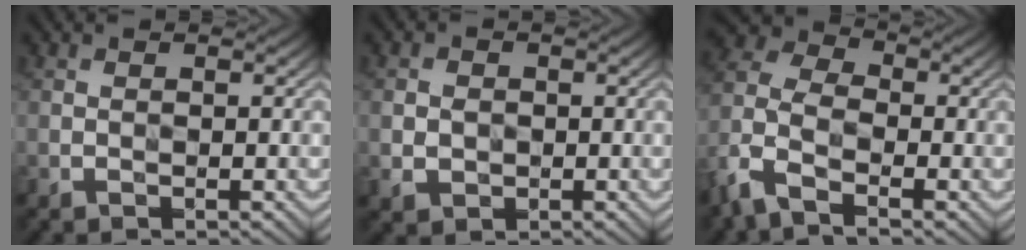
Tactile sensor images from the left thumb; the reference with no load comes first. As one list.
[{"total": 2.3, "force": [-0.3, 2.0, 1.0], "torque": [-0.025, -0.007, -0.002]}, {"total": 8.7, "force": [-5.1, 4.4, 5.5], "torque": [-0.142, -0.012, -0.120]}]